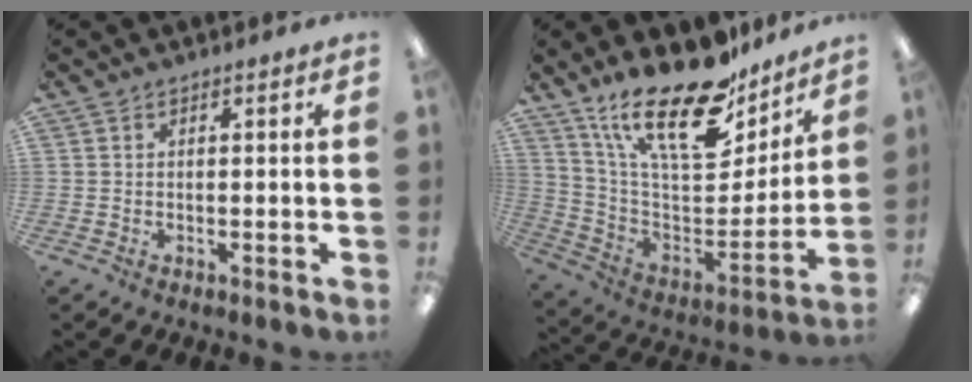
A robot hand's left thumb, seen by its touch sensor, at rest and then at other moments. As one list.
[{"total": 24.7, "force": [18.0, 9.0, 14.2], "torque": [-0.236, -0.117, 0.314]}]